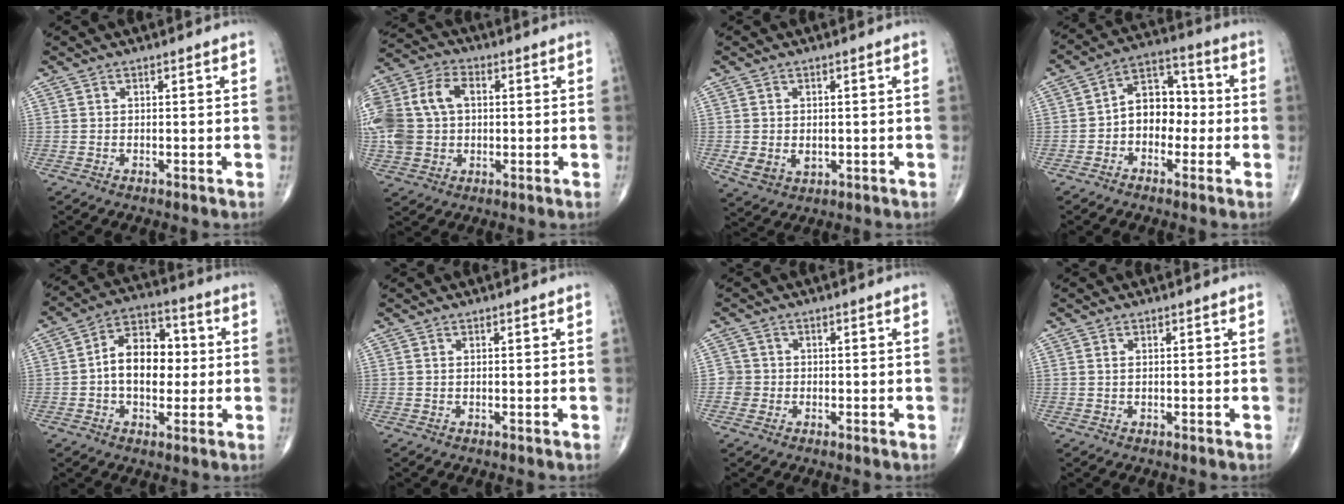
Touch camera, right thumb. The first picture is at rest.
{"total": 20.0, "force": [2.4, 15.0, 13.0], "torque": [-0.317, 0.037, 0.051]}
{"total": 5.1, "force": [-0.6, 4.0, 3.1], "torque": [-0.047, -0.004, 0.004]}
{"total": 9.5, "force": [-1.4, 7.0, 6.3], "torque": [-0.064, 0.040, -0.040]}
{"total": 12.0, "force": [-0.2, 8.0, 8.9], "torque": [-0.112, 0.026, -0.013]}
{"total": 0.0}
{"total": 2.6, "force": [-0.6, 2.5, 0.0], "torque": [0.021, 0.010, -0.017]}
{"total": 0.5, "force": [0.2, 0.3, 0.4], "torque": [-0.011, 0.002, 0.003]}